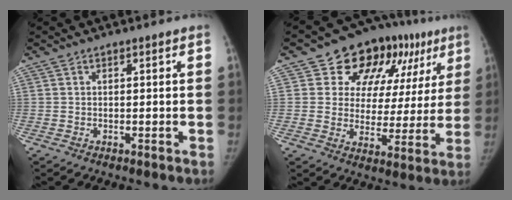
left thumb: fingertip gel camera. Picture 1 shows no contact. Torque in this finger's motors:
{"motor_torque": [-0.05, 0.08, -0.02, 0.01, 0.05]}